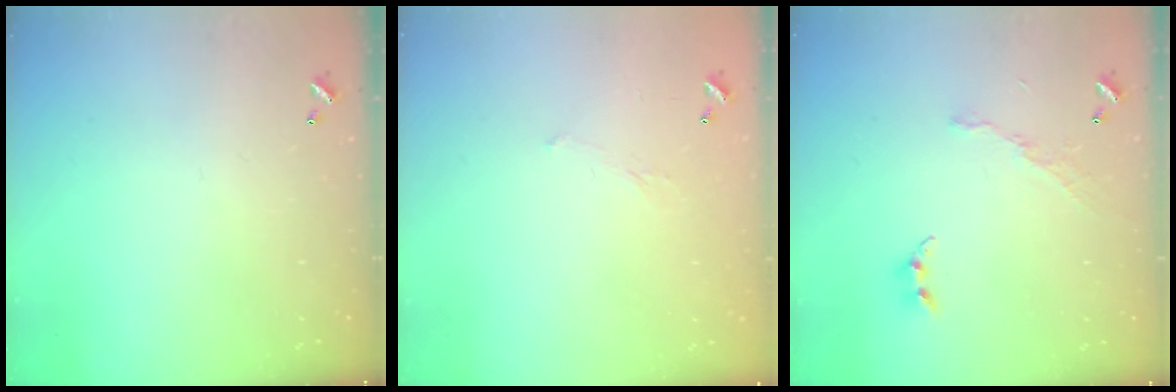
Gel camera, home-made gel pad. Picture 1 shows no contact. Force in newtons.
{"total": 5.4, "press": 5.4, "slide": 0.8}
{"total": 7.1, "press": 7.1, "slide": 0.6}